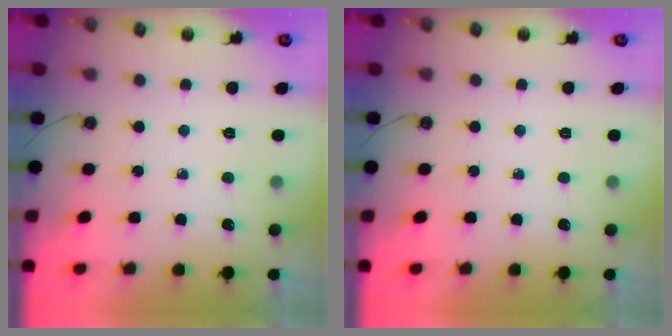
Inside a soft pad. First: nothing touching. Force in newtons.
{"total": 0.0}